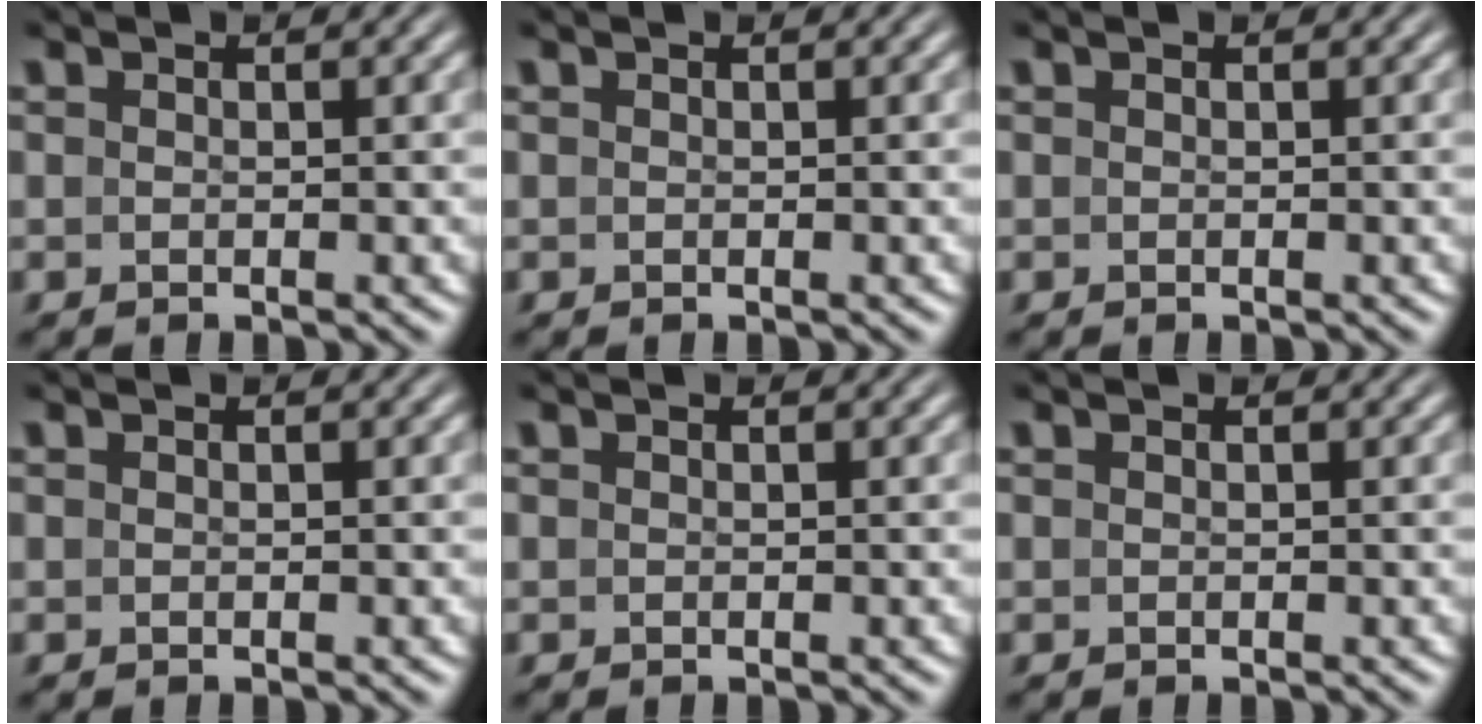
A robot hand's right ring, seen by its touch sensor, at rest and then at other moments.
{"total": 0.0}
{"total": 0.0}
{"total": 0.0}
{"total": 0.0}
{"total": 0.0}